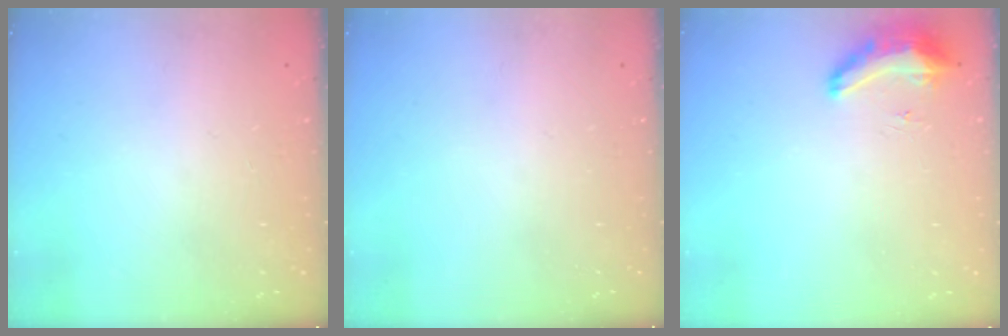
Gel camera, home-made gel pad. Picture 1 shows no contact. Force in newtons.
{"total": 0.0}
{"total": 8.7, "press": 8.5, "slide": 1.8}